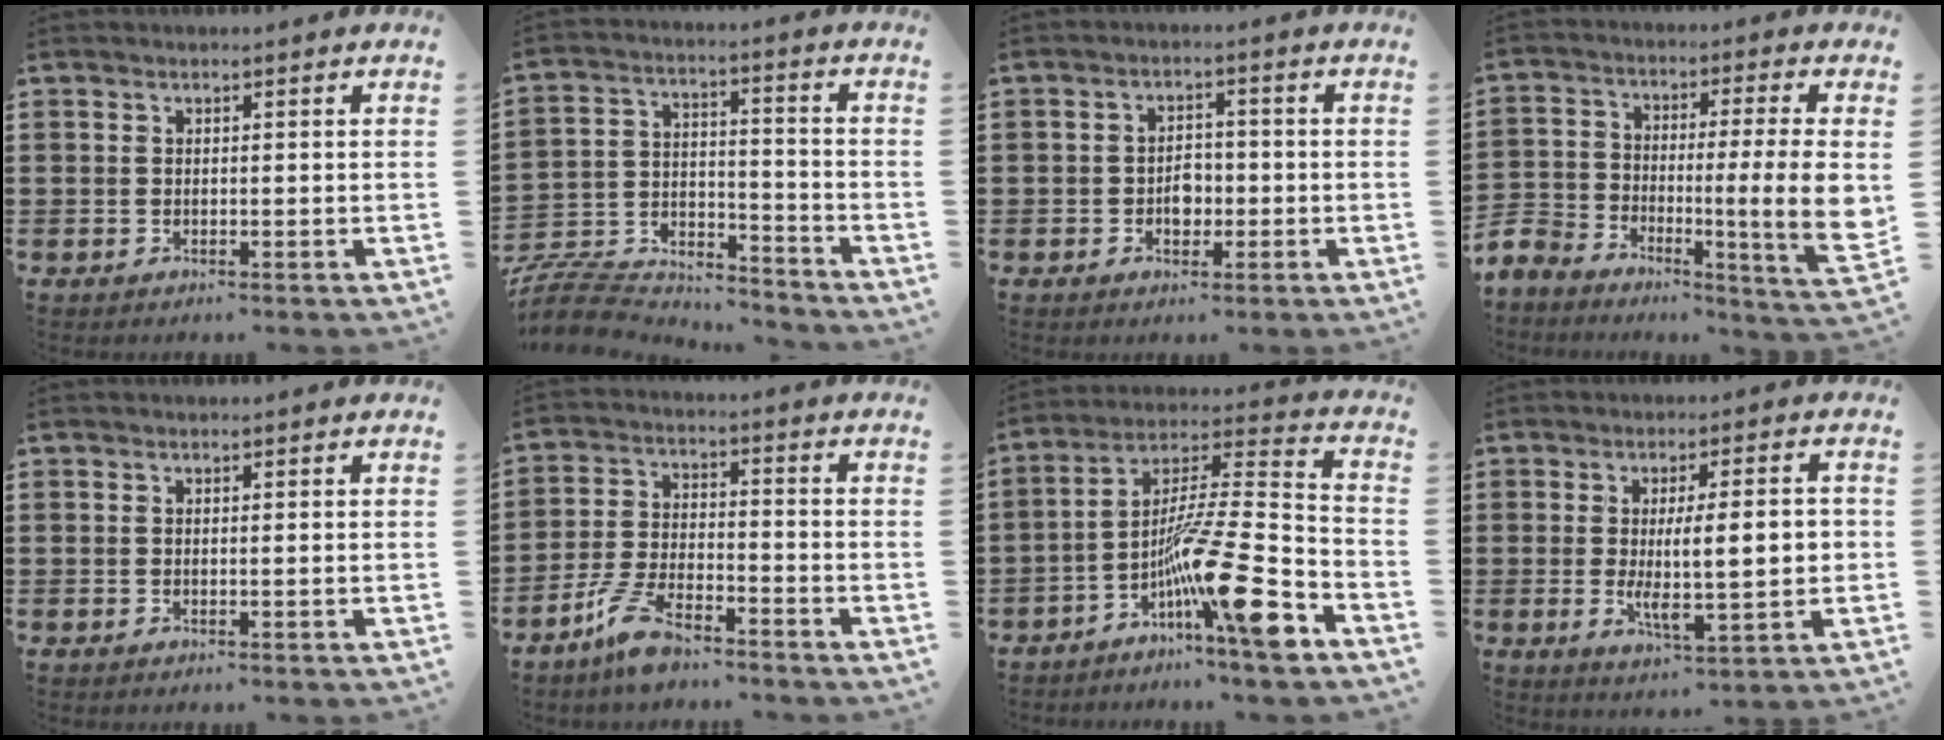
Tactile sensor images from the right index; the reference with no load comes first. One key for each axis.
{"total": 8.1, "fx": -7.7, "fy": 2.2, "fz": 1.6, "tx": -0.049, "ty": 0.009, "tz": -0.156}
{"total": 3.3, "fx": -0.9, "fy": 2.3, "fz": 2.2, "tx": -0.037, "ty": 0.001, "tz": -0.020}
{"total": 10.9, "fx": -3.1, "fy": 2.6, "fz": 10.1, "tx": -0.191, "ty": -0.016, "tz": -0.062}
{"total": 0.0}
{"total": 7.0, "fx": -5.6, "fy": 1.7, "fz": 3.8, "tx": -0.096, "ty": -0.004, "tz": -0.109}
{"total": 15.3, "fx": -7.7, "fy": 1.4, "fz": 13.1, "tx": -0.232, "ty": -0.010, "tz": -0.141}
{"total": 9.7, "fx": 0.2, "fy": 2.4, "fz": 9.4, "tx": -0.149, "ty": -0.003, "tz": 0.003}